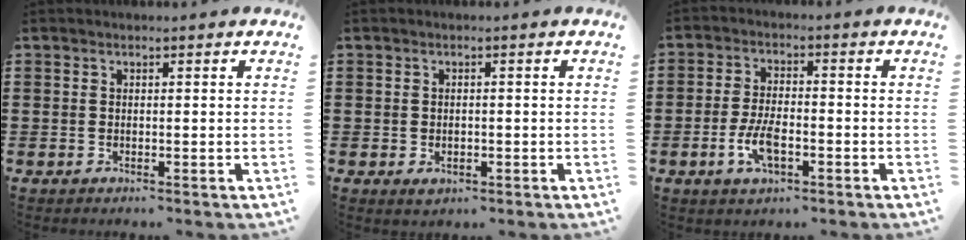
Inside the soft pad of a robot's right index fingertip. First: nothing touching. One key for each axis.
{"total": 1.1, "fx": -0.4, "fy": 0.8, "fz": 0.6, "tx": -0.014, "ty": 0.001, "tz": -0.007}
{"total": 5.7, "fx": -2.1, "fy": 2.6, "fz": 4.6, "tx": -0.105, "ty": -0.001, "tz": -0.043}